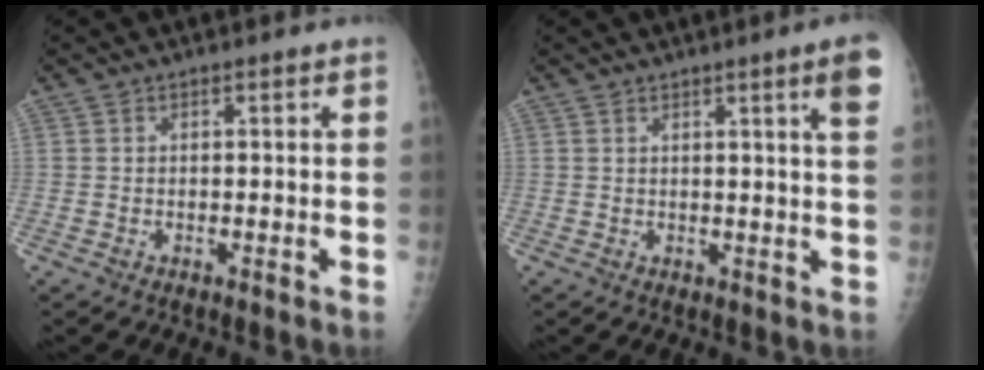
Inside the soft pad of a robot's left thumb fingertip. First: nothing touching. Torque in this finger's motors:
{"motor_torque": [0.90, 0.71, 0.46, -0.44, 0.18]}